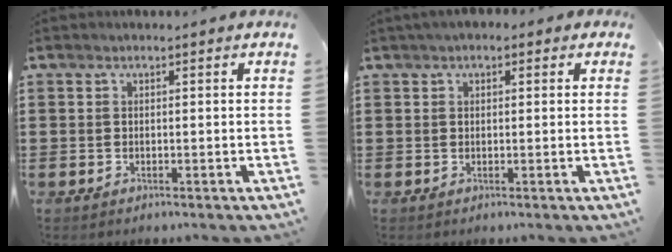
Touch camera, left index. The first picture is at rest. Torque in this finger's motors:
{"motor_torque": [2.14, 0.00, 0.90, 0.21]}